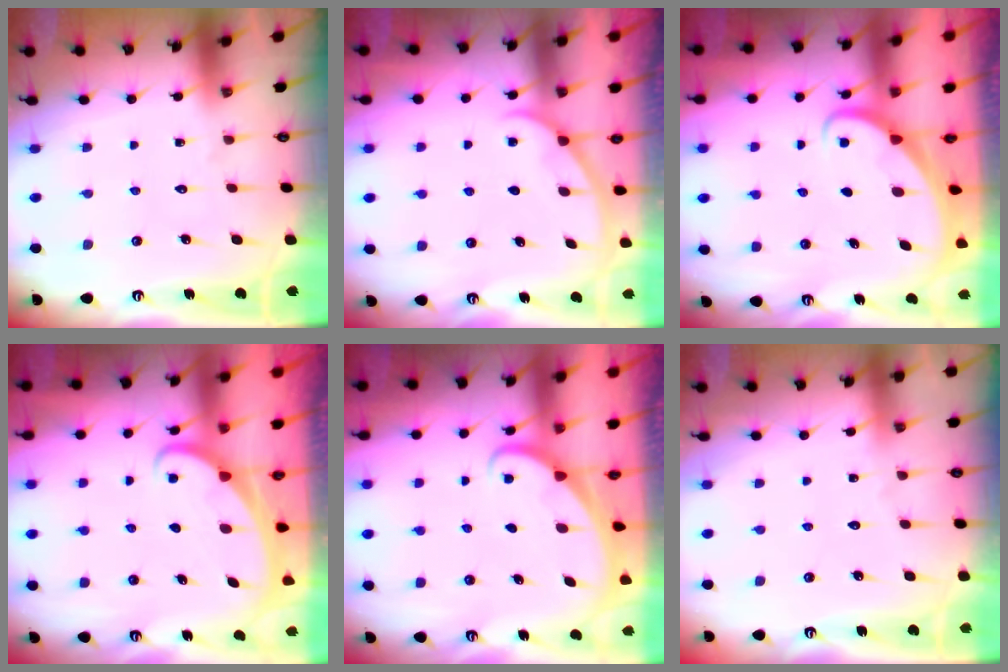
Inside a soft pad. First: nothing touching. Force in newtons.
{"total": 0.8, "press": 0.8, "slide": 0.2}
{"total": 1.6, "press": 1.6, "slide": 0.0}
{"total": 1.5, "press": 1.5, "slide": 0.1}
{"total": 1.6, "press": 1.6, "slide": 0.1}
{"total": 1.8, "press": 1.8, "slide": 0.3}